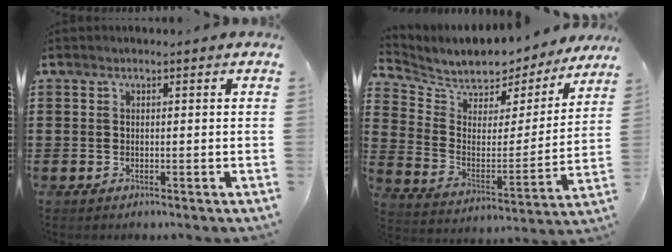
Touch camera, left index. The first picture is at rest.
{"total": 6.1, "force": [5.9, 1.6, 0.0], "torque": [-0.036, -0.057, 0.097]}